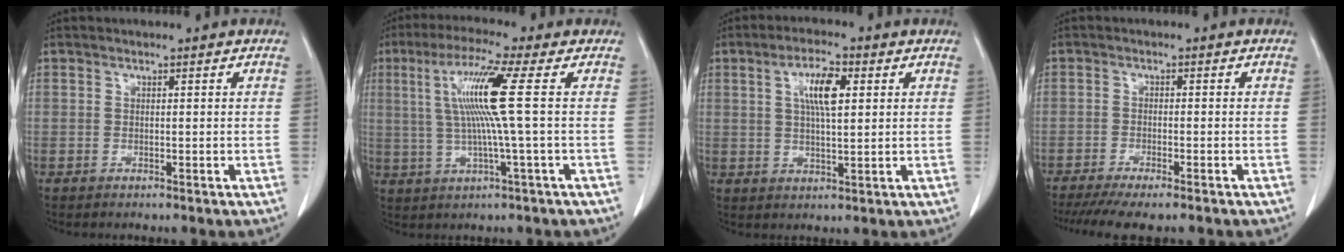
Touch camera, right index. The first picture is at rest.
{"total": 10.0, "force": [1.7, -1.7, 9.8], "torque": [-0.191, 0.009, 0.034]}
{"total": 6.4, "force": [2.0, 1.6, 5.9], "torque": [-0.110, 0.007, 0.037]}
{"total": 9.9, "force": [-8.2, 1.0, 5.5], "torque": [-0.073, -0.013, -0.123]}